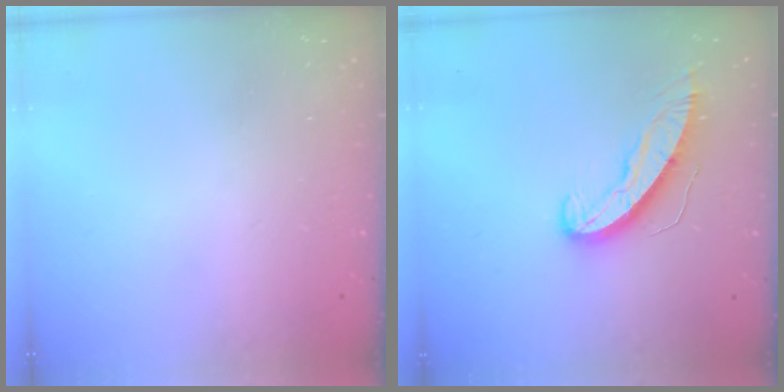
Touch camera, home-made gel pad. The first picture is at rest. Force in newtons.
{"total": 11.5, "press": 11.4, "slide": 0.9}